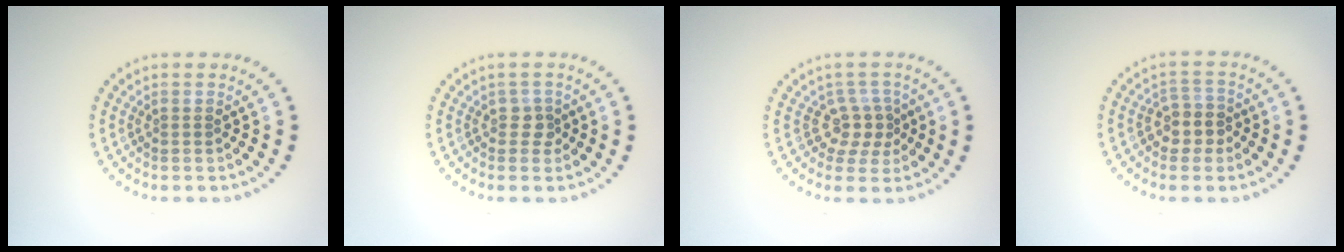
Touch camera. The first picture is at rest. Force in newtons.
{"total": 1.1, "press": 1.0, "slide": 0.5}
{"total": 2.5, "press": 1.9, "slide": 1.7}
{"total": 2.3, "press": 2.1, "slide": 1.1}